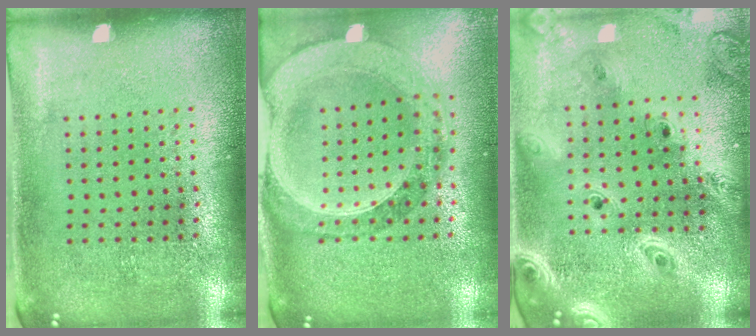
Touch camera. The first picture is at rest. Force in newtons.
{"total": 1.5, "press": 1.4, "slide": 0.5}
{"total": 3.2, "press": 2.6, "slide": 1.9}